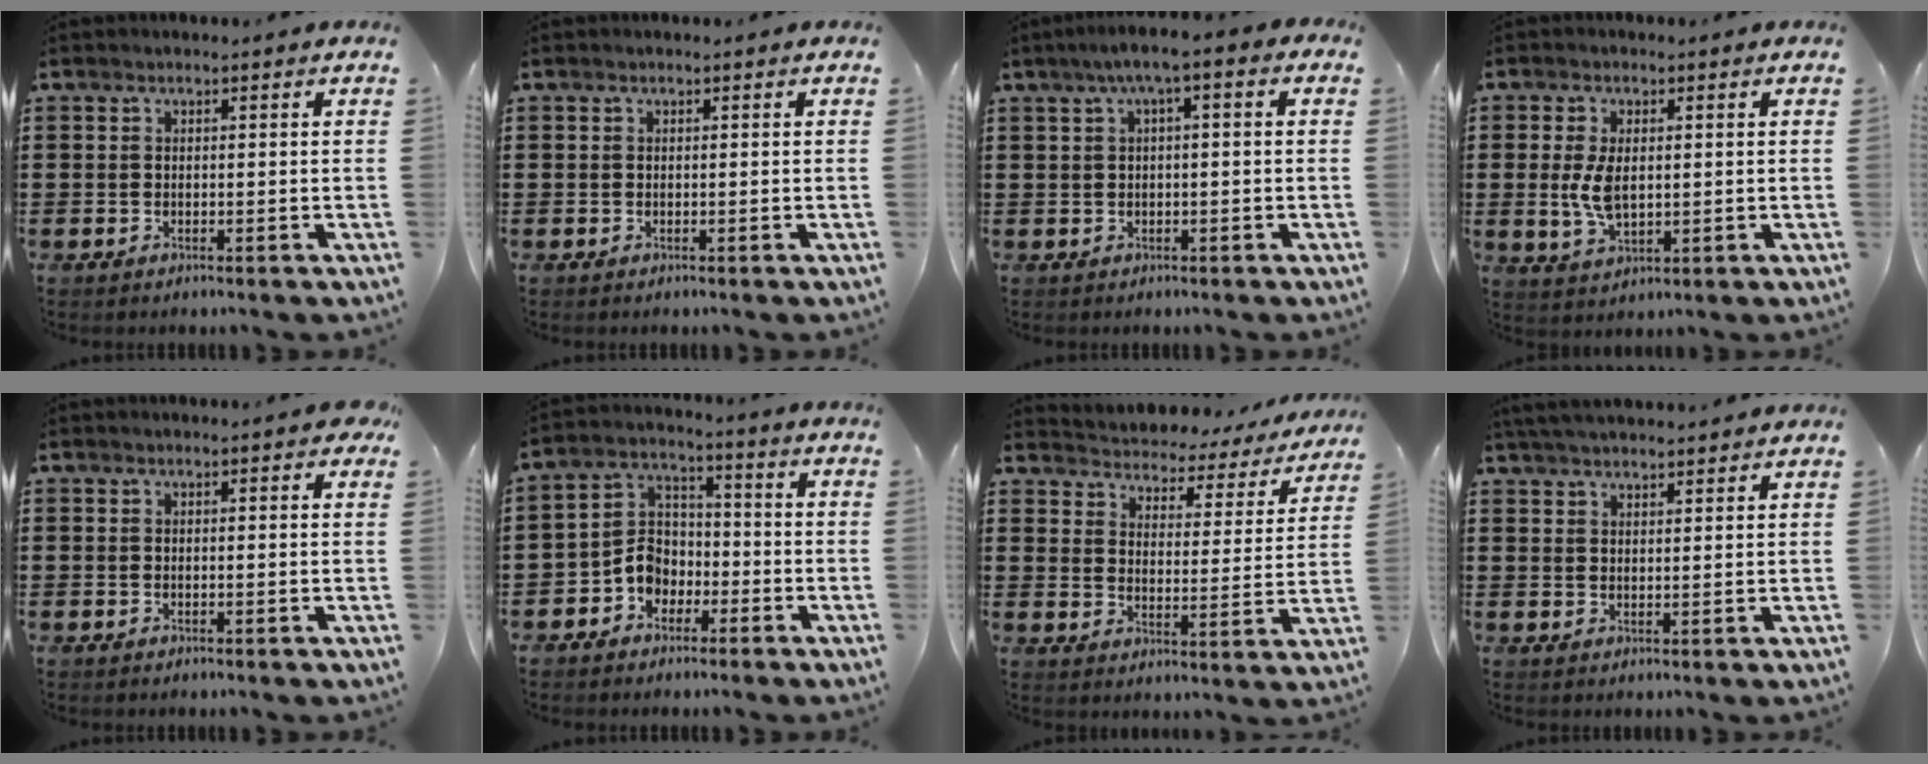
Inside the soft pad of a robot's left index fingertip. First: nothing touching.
{"total": 0.0}
{"total": 3.2, "force": [-0.1, 0.4, 3.2], "torque": [-0.058, 0.005, -0.007]}
{"total": 5.7, "force": [0.4, 3.0, 4.9], "torque": [-0.117, 0.001, 0.001]}
{"total": 0.8, "force": [0.3, 0.1, 0.7], "torque": [-0.006, -0.003, 0.004]}
{"total": 5.9, "force": [-3.1, 4.5, 2.1], "torque": [-0.069, 0.007, -0.067]}
{"total": 3.2, "force": [3.2, 0.6, -0.1], "torque": [-0.023, -0.031, 0.047]}
{"total": 3.4, "force": [3.3, -0.1, 0.7], "torque": [-0.023, -0.005, 0.063]}